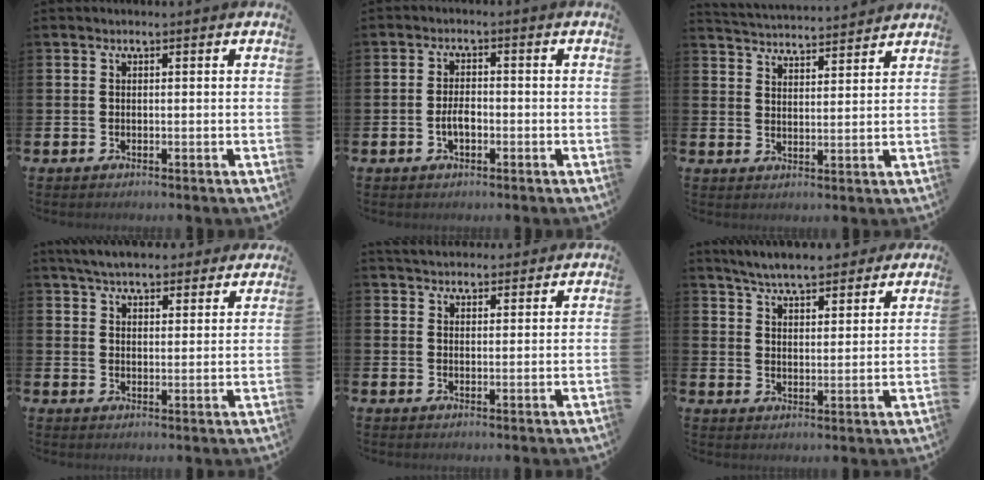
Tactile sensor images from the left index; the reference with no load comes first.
{"total": 2.7, "force": [-0.7, 1.3, 2.2], "torque": [-0.026, -0.001, -0.017]}
{"total": 4.4, "force": [4.4, 0.1, -0.1], "torque": [-0.019, -0.030, 0.080]}
{"total": 6.1, "force": [5.8, 1.4, 1.3], "torque": [-0.040, -0.022, 0.105]}
{"total": 3.7, "force": [3.6, 0.8, 0.2], "torque": [-0.009, -0.015, 0.068]}
{"total": 6.5, "force": [6.2, 1.1, 1.4], "torque": [-0.044, -0.029, 0.111]}